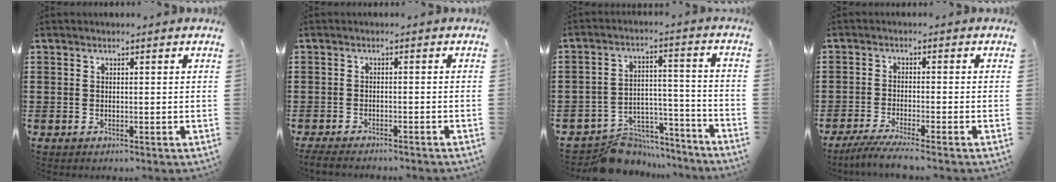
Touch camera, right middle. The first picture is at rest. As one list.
[{"total": 1.9, "force": [-1.9, 0.0, 0.4], "torque": [-0.015, -0.002, -0.040]}, {"total": 8.1, "force": [-7.7, 2.4, 1.0], "torque": [-0.009, 0.031, -0.146]}, {"total": 3.4, "force": [-2.9, -0.3, 1.7], "torque": [-0.042, -0.012, -0.060]}]